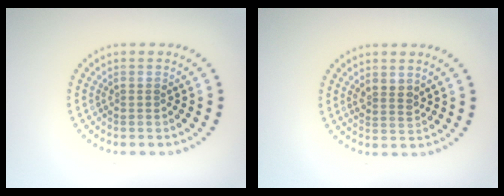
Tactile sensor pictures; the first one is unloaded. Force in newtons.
{"total": 1.6, "press": 1.4, "slide": 0.8}